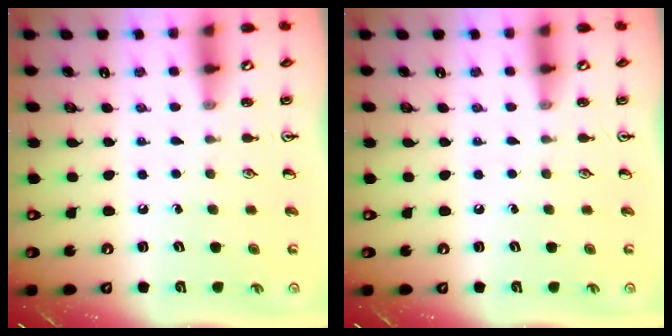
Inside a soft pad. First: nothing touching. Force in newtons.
{"total": 0.0}